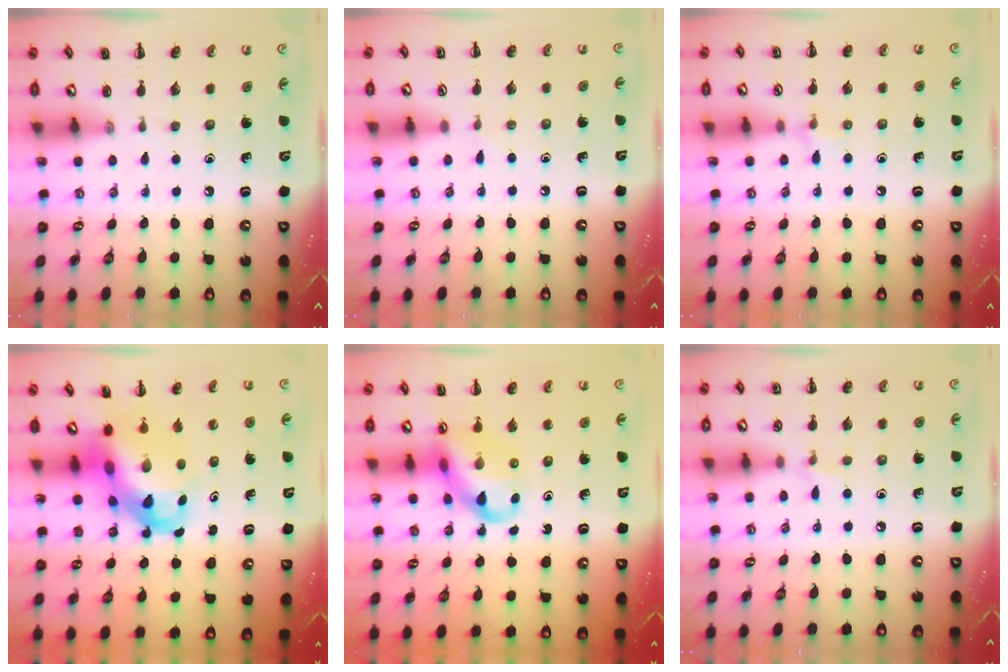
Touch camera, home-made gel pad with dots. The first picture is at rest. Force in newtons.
{"total": 3.5, "press": 3.3, "slide": 1.4}
{"total": 5.1, "press": 4.8, "slide": 1.7}
{"total": 7.9, "press": 7.6, "slide": 2.3}
{"total": 10.2, "press": 9.8, "slide": 2.7}
{"total": 3.9, "press": 3.7, "slide": 1.2}